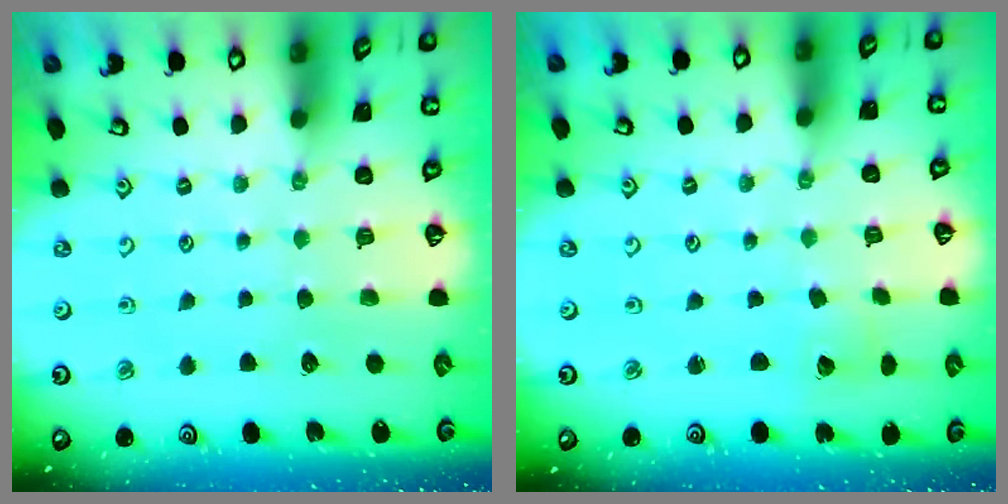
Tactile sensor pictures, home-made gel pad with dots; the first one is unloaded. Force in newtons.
{"total": 2.1, "press": 2.1, "slide": 0.2}